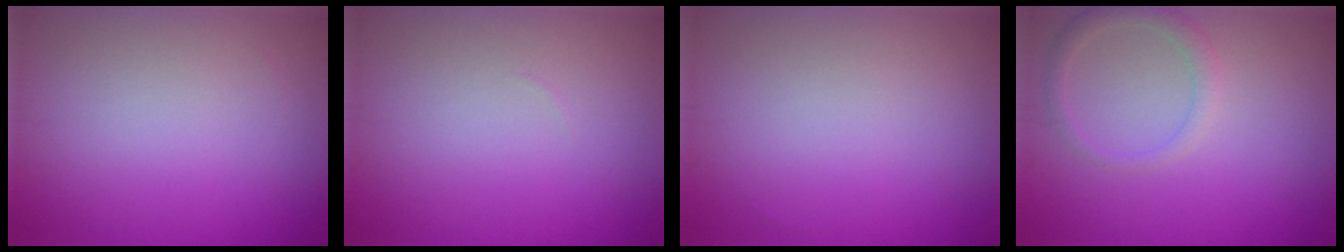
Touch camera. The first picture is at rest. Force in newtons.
{"total": 0.0}
{"total": 0.0}
{"total": 1.9, "press": 1.9, "slide": 0.1}